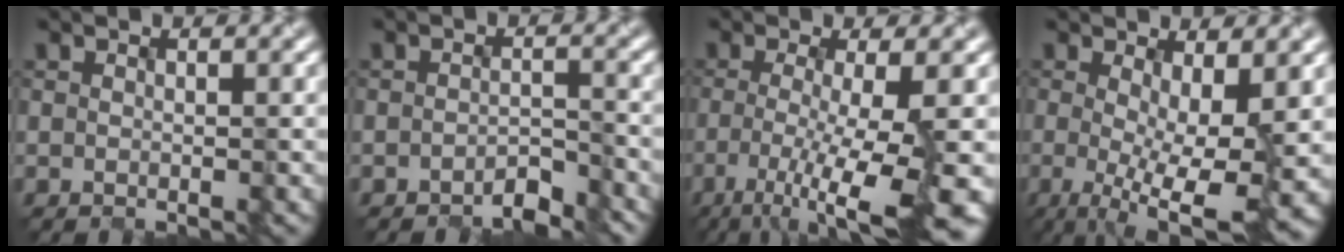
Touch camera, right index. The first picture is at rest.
{"total": 1.9, "force": [-1.8, 0.4, 0.5], "torque": [-0.009, 0.005, -0.031]}
{"total": 8.4, "force": [-2.2, 1.9, 7.8], "torque": [-0.112, -0.019, -0.034]}
{"total": 7.8, "force": [-0.5, 2.2, 7.5], "torque": [-0.111, -0.015, -0.002]}